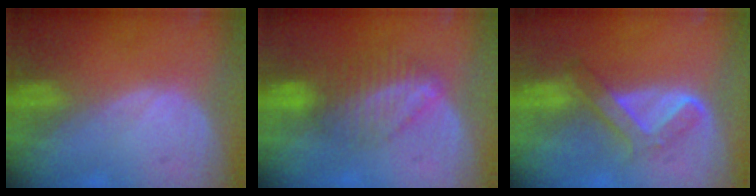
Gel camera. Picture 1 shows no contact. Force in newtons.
{"total": 7.0, "press": 6.0, "slide": 3.6}
{"total": 5.3, "press": 5.0, "slide": 1.9}